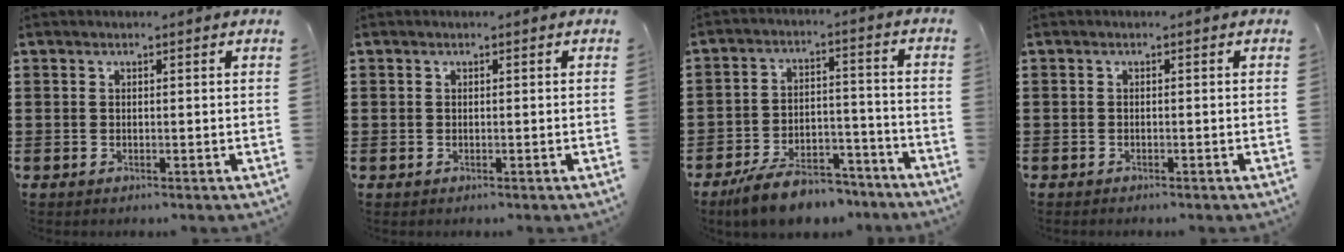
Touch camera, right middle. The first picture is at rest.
{"total": 0.0}
{"total": 8.2, "force": [-7.4, 2.2, 3.0], "torque": [-0.050, 0.023, -0.138]}
{"total": 0.6, "force": [-0.6, 0.1, 0.1], "torque": [-0.005, -0.004, -0.010]}